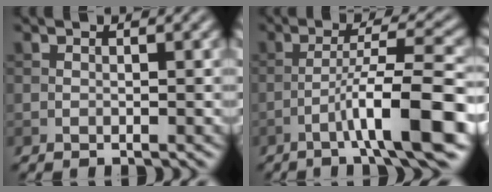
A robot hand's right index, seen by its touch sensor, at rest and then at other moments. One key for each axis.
{"total": 8.9, "fx": -4.0, "fy": 1.0, "fz": 7.9, "tx": -0.119, "ty": 0.022, "tz": -0.064}